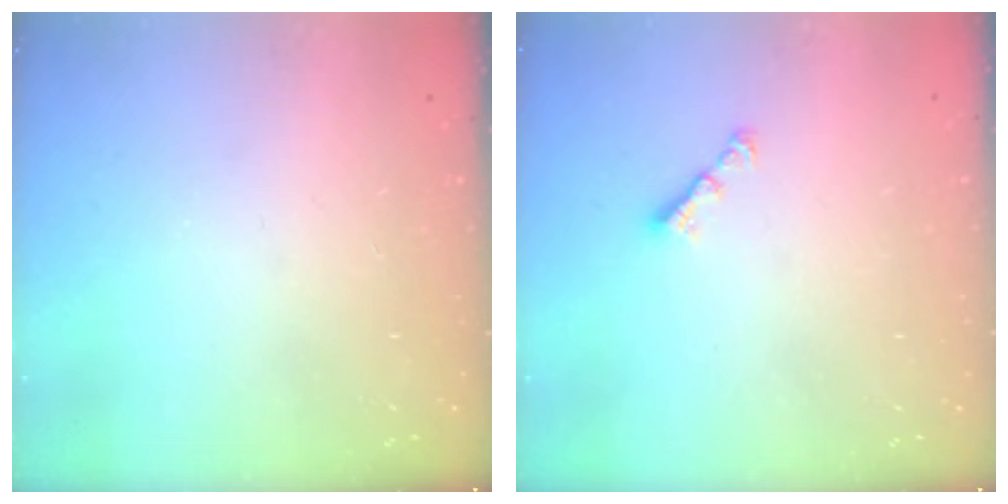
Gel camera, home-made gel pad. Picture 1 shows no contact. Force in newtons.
{"total": 2.9, "press": 2.8, "slide": 0.6}